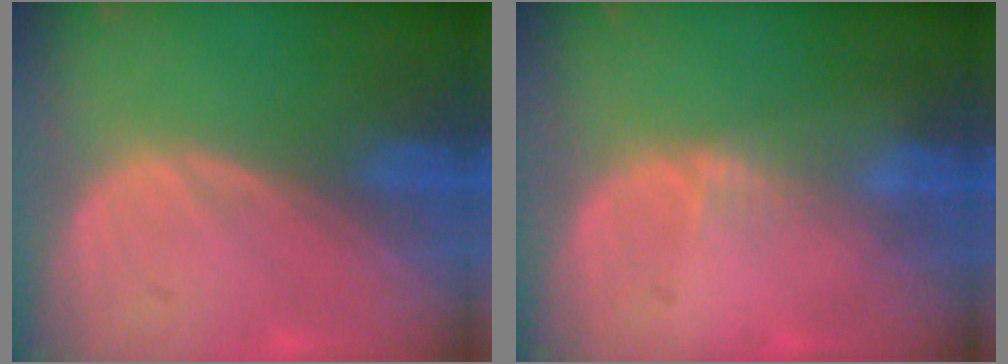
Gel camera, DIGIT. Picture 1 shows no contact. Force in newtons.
{"total": 1.3, "press": 1.1, "slide": 0.8}